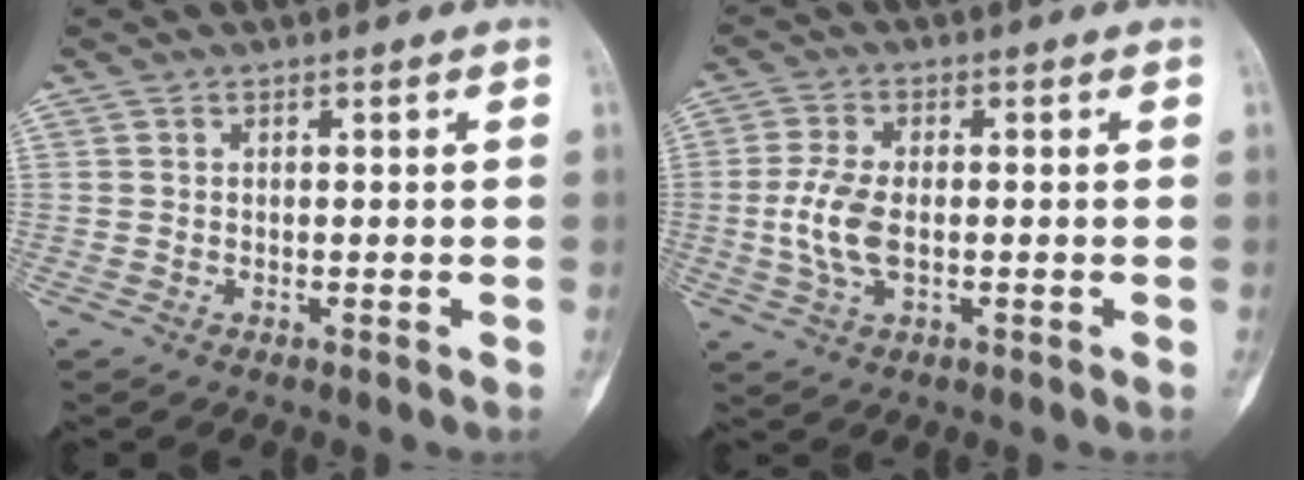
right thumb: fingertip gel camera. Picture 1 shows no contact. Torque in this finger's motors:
{"motor_torque": [0.90, 0.67, 0.78, -0.69, 0.16]}